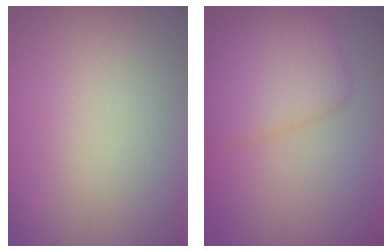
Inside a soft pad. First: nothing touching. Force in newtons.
{"total": 4.9, "press": 4.9, "slide": 0.1}